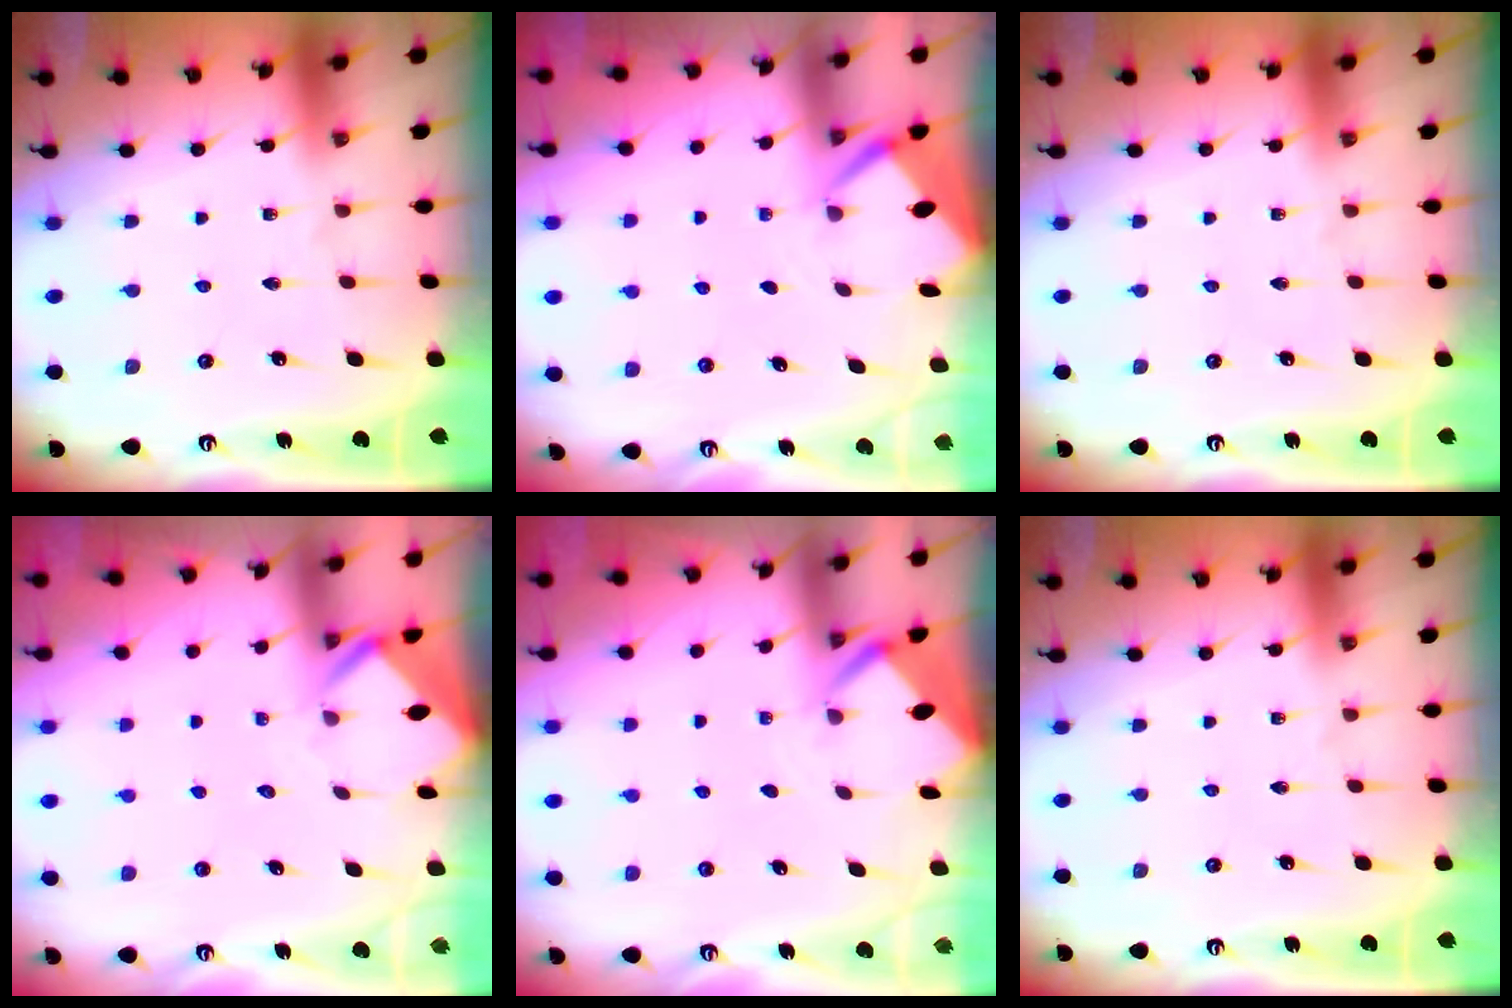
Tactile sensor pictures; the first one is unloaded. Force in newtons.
{"total": 2.6, "press": 2.6, "slide": 0.0}
{"total": 0.0}
{"total": 2.6, "press": 2.6, "slide": 0.1}
{"total": 2.5, "press": 2.5, "slide": 0.2}
{"total": 0.0}